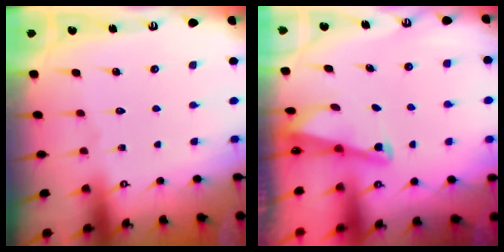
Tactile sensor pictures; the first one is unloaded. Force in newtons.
{"total": 1.9, "press": 1.9, "slide": 0.4}